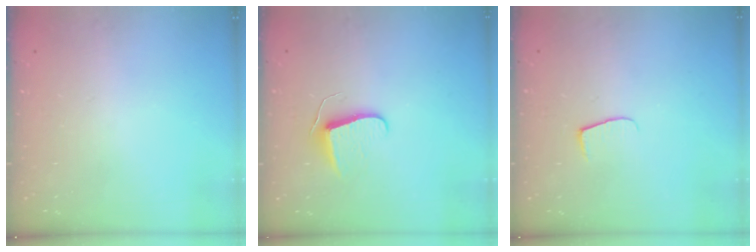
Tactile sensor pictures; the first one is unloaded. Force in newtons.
{"total": 7.5, "press": 7.4, "slide": 0.6}
{"total": 5.3, "press": 5.2, "slide": 0.4}